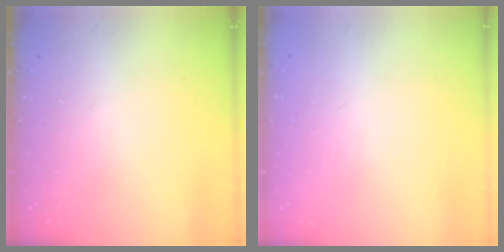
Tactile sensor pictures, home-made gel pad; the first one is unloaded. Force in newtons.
{"total": 0.0}